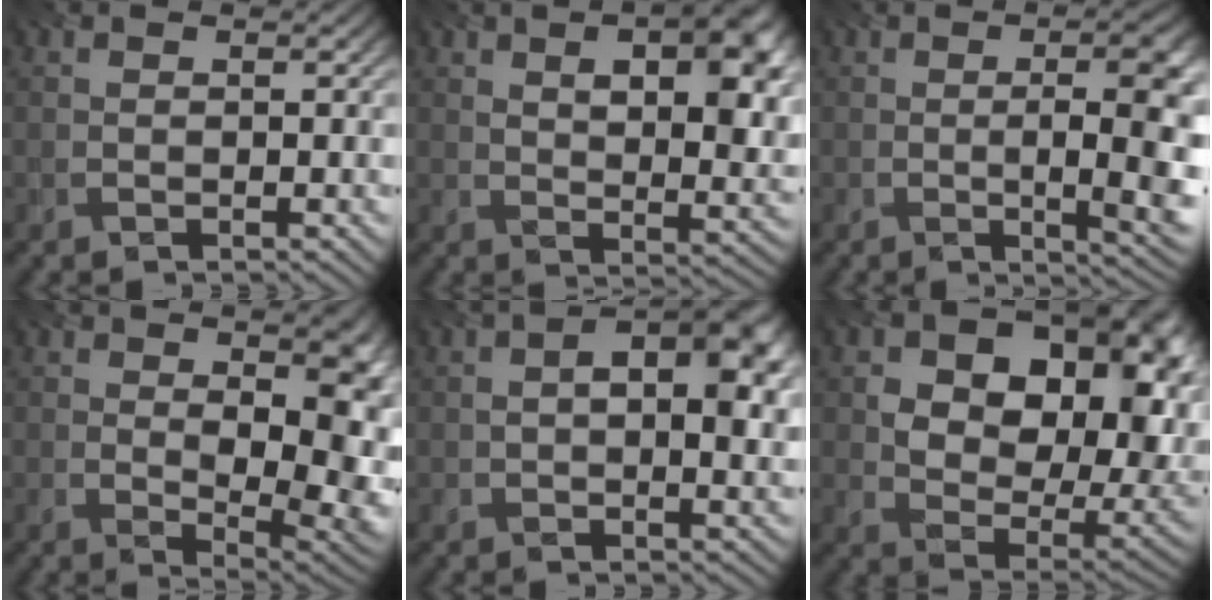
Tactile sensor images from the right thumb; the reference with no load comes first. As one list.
[{"total": 11.4, "force": [3.9, 5.4, 9.3], "torque": [-0.124, -0.002, 0.060]}, {"total": 10.3, "force": [-0.8, 3.3, 9.8], "torque": [-0.092, 0.008, -0.015]}, {"total": 10.4, "force": [0.6, 5.4, 8.9], "torque": [-0.110, -0.012, 0.021]}, {"total": 8.6, "force": [1.4, 4.5, 7.2], "torque": [-0.107, -0.002, 0.019]}, {"total": 15.4, "force": [4.4, 9.9, 10.9], "torque": [-0.152, -0.001, 0.079]}]